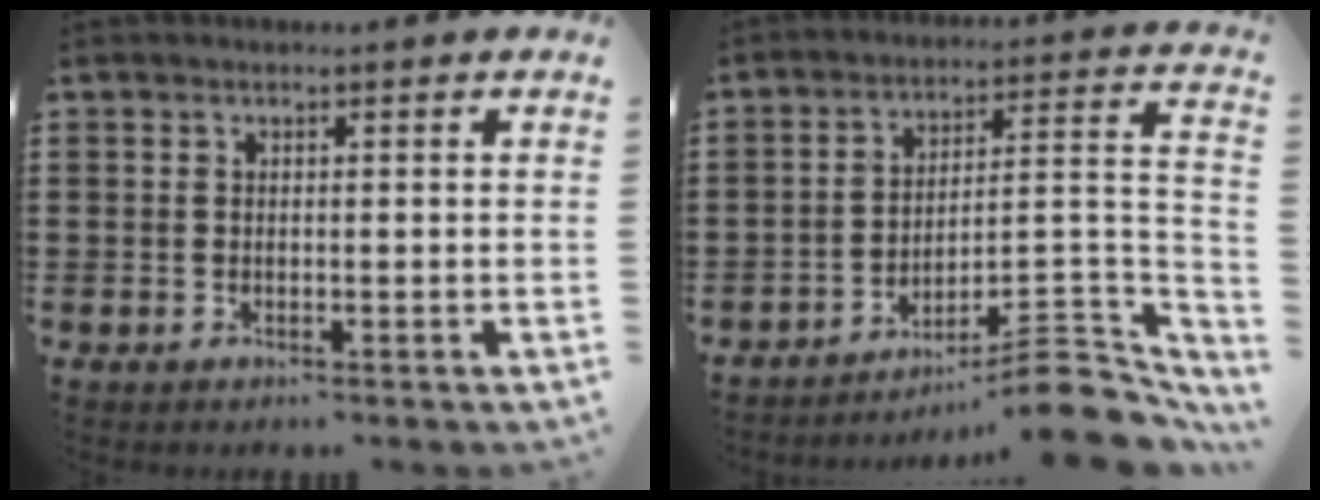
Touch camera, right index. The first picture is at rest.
{"total": 8.7, "force": [-7.1, 1.2, 4.8], "torque": [-0.060, 0.004, -0.142]}